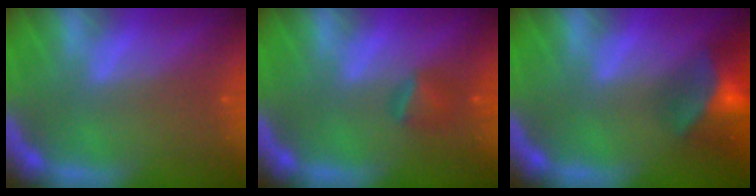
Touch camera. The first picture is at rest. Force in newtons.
{"total": 1.9}
{"total": 8.4}